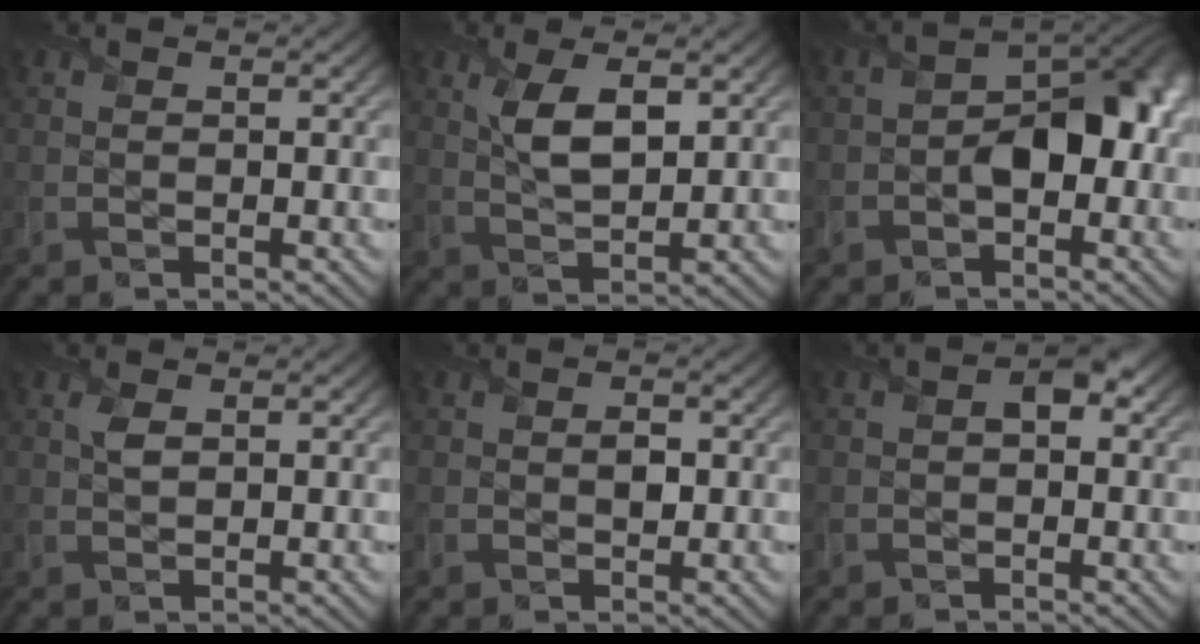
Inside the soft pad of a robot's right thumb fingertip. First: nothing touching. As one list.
[{"total": 5.6, "force": [2.1, 2.3, 4.6], "torque": [-0.100, -0.002, 0.042]}, {"total": 7.0, "force": [-1.1, 4.3, 5.4], "torque": [-0.070, 0.009, -0.023]}, {"total": 1.5, "force": [0.6, 0.7, 1.1], "torque": [-0.028, 0.002, 0.013]}, {"total": 1.4, "force": [-0.1, 1.1, 0.9], "torque": [-0.012, -0.005, -0.003]}, {"total": 2.2, "force": [-0.2, 1.6, 1.5], "torque": [-0.020, -0.002, -0.010]}]